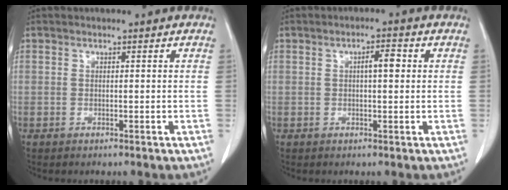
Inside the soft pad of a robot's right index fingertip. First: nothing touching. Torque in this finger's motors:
{"motor_torque": [0.20, -0.02, 0.09, 0.03]}